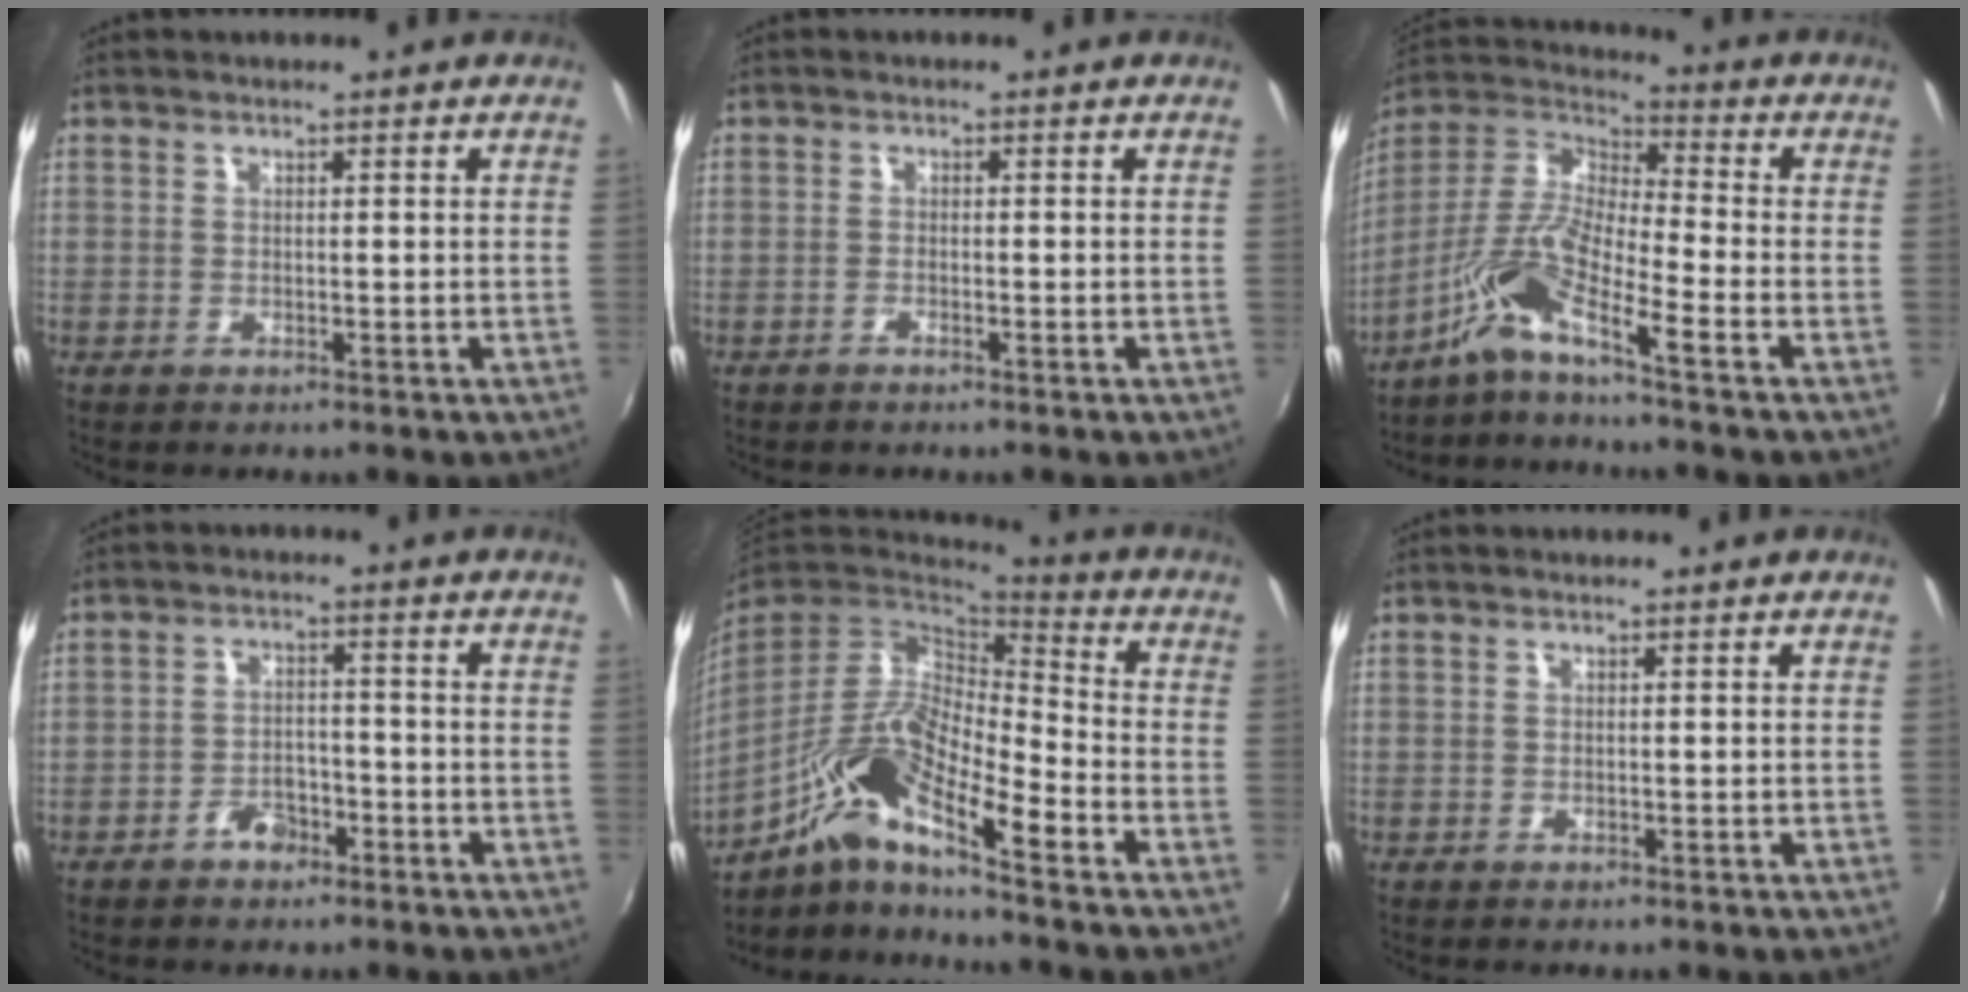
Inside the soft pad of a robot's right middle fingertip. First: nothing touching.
{"total": 0.9, "force": [-0.8, 0.1, 0.5], "torque": [-0.013, 0.000, -0.019]}
{"total": 9.8, "force": [-6.2, 0.6, 7.5], "torque": [-0.152, 0.006, -0.134]}
{"total": 4.2, "force": [-3.0, 2.5, 1.8], "torque": [-0.042, 0.008, -0.043]}
{"total": 13.5, "force": [-8.5, 2.7, 10.1], "torque": [-0.186, -0.005, -0.174]}
{"total": 0.0}